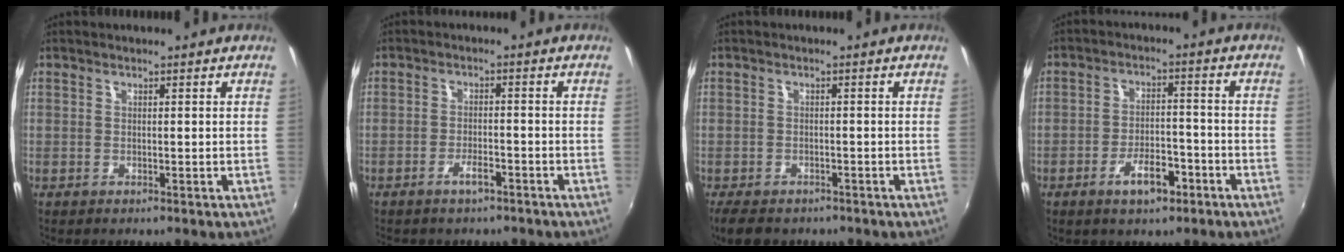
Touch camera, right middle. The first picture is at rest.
{"total": 3.1, "force": [-2.4, 1.1, 1.6], "torque": [-0.039, 0.003, -0.037]}
{"total": 6.0, "force": [-4.6, 2.9, 2.5], "torque": [-0.061, -0.013, -0.074]}
{"total": 6.6, "force": [-3.9, 3.1, 4.4], "torque": [-0.083, 0.007, -0.054]}